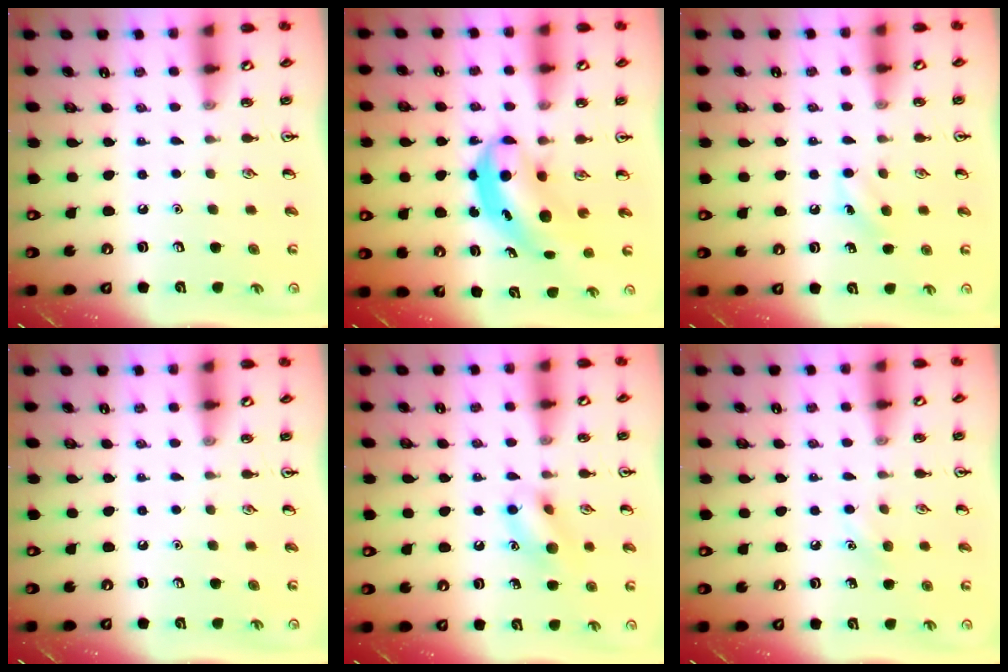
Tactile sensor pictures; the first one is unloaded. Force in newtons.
{"total": 5.1, "press": 4.9, "slide": 1.3}
{"total": 5.8, "press": 5.5, "slide": 1.9}
{"total": 0.0}
{"total": 10.9, "press": 10.8, "slide": 1.0}
{"total": 6.5, "press": 6.2, "slide": 1.9}